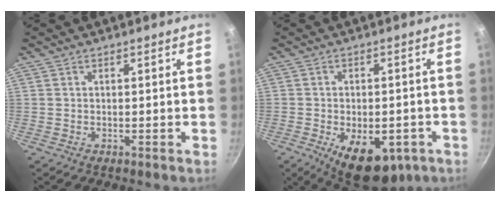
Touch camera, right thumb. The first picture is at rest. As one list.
[{"total": 14.0, "force": [-6.1, 7.6, 10.0], "torque": [-0.141, 0.005, -0.073]}]